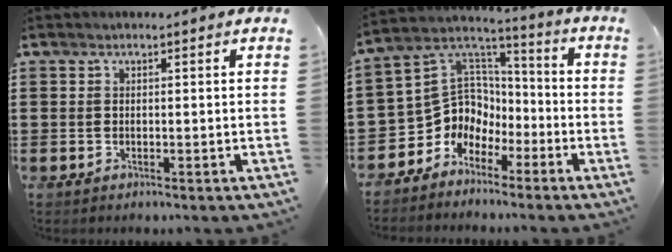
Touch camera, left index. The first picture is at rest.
{"total": 6.7, "force": [-2.6, 6.2, 0.5], "torque": [-0.043, -0.016, -0.051]}